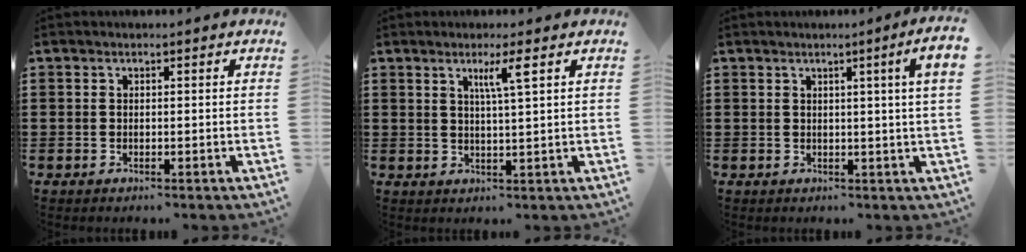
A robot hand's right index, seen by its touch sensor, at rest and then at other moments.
{"total": 3.6, "force": [1.7, -0.1, 3.2], "torque": [-0.060, -0.006, 0.024]}
{"total": 3.1, "force": [1.1, -0.9, 2.8], "torque": [-0.051, -0.009, 0.015]}